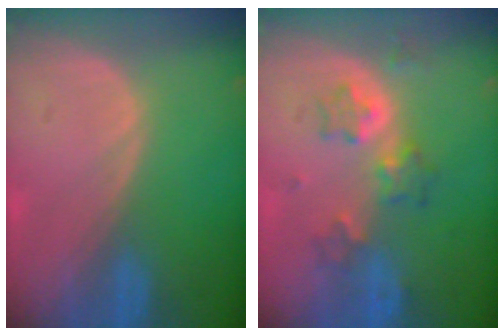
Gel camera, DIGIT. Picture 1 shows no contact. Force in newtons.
{"total": 5.4, "press": 5.4, "slide": 0.6}